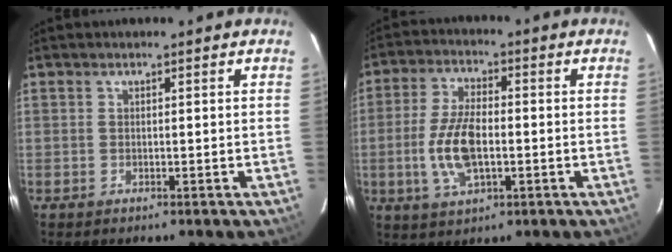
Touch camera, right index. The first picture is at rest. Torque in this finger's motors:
{"motor_torque": [0.76, 0.47, 0.30, 0.06]}